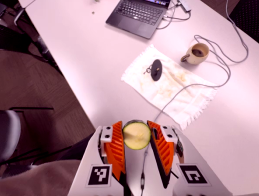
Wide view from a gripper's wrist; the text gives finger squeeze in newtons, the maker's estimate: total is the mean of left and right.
{"total": 8.9, "left": 8.5, "right": 9.3}